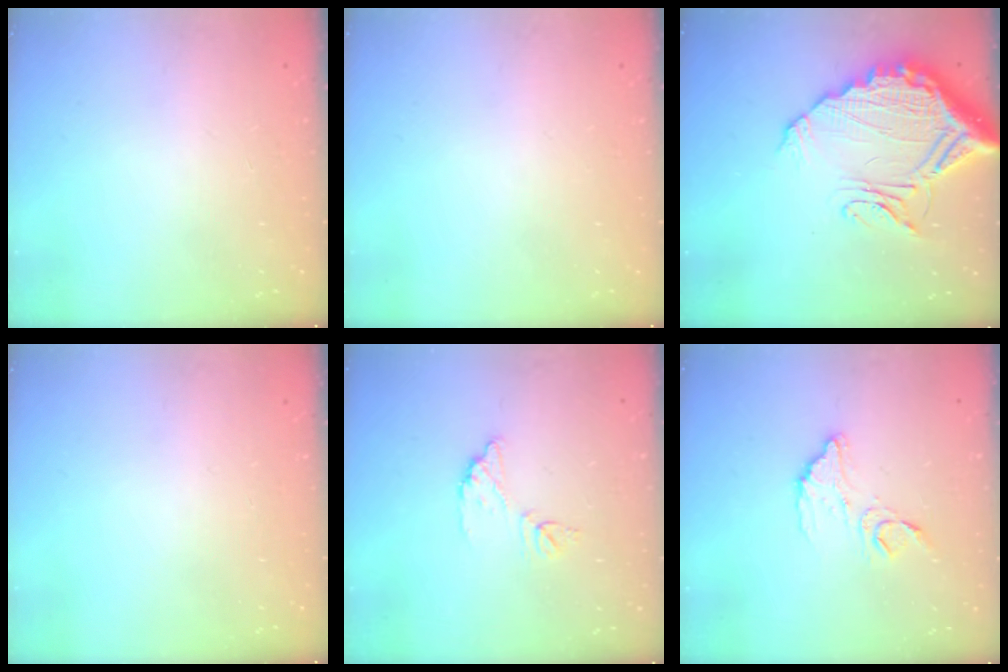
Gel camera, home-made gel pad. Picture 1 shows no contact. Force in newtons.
{"total": 0.0}
{"total": 17.9, "press": 17.8, "slide": 1.5}
{"total": 0.0}
{"total": 8.2, "press": 8.2, "slide": 0.2}
{"total": 12.0, "press": 12.0, "slide": 0.8}